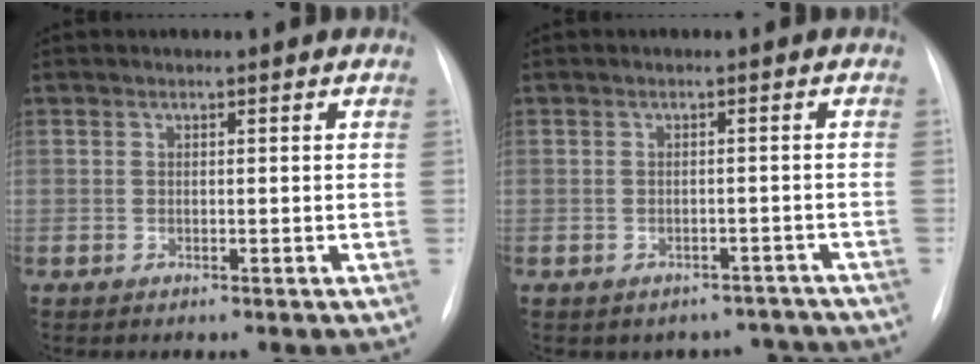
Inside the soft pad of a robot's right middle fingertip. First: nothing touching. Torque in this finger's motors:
{"motor_torque": [0.06, -0.06, 0.01, 0.00]}